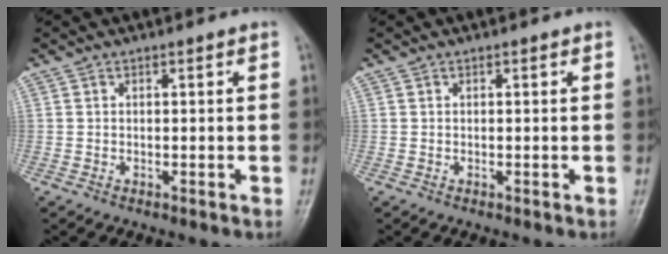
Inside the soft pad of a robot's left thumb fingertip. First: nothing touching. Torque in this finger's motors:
{"motor_torque": [0.00, 0.00, 0.00, 0.00, 0.00]}